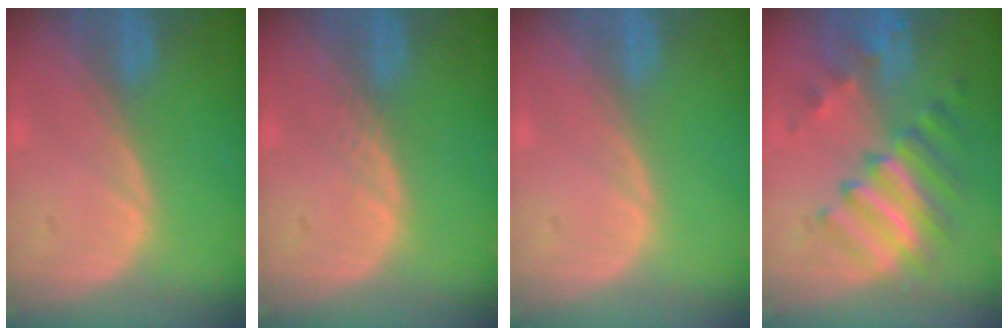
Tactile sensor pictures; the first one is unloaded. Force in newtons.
{"total": 1.0, "press": 1.0, "slide": 0.1}
{"total": 0.0}
{"total": 9.6, "press": 8.3, "slide": 4.7}